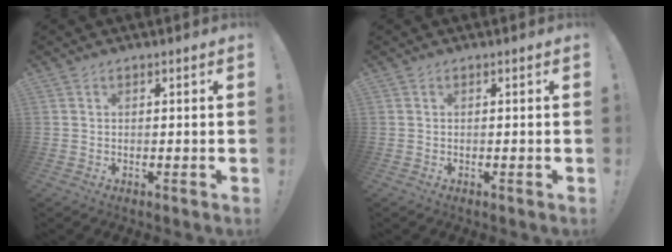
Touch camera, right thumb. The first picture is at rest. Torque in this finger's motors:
{"motor_torque": [0.00, 0.00, -0.01, 0.01, 0.00]}